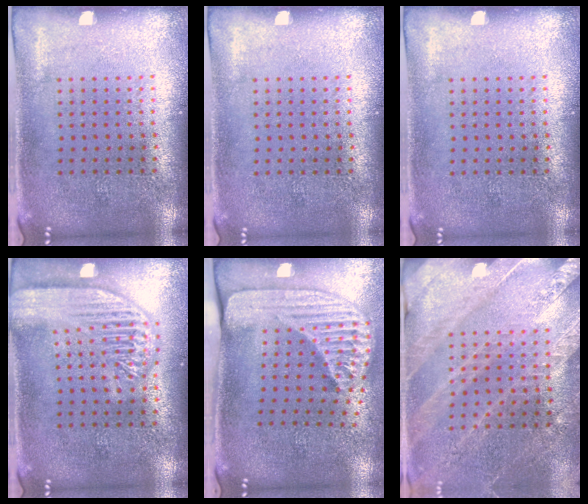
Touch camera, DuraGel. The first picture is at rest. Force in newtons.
{"total": 0.0}
{"total": 0.0}
{"total": 3.4, "press": 3.4, "slide": 0.3}
{"total": 2.4, "press": 1.7, "slide": 1.7}
{"total": 2.6, "press": 2.6, "slide": 0.4}